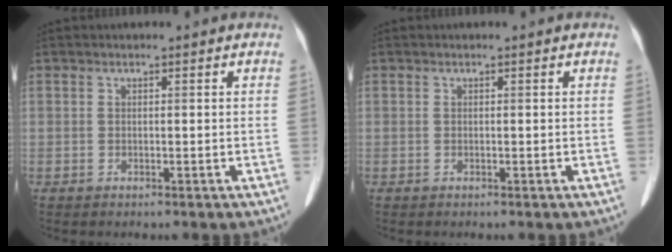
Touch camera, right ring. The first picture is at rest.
{"total": 0.0}